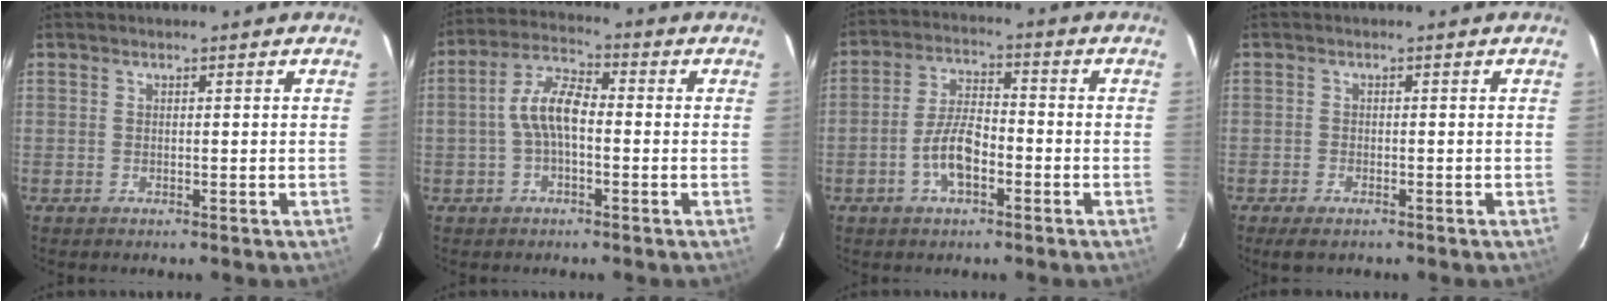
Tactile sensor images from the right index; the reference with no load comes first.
{"total": 7.4, "force": [-1.0, 3.2, 6.5], "torque": [-0.136, 0.020, -0.021]}
{"total": 7.6, "force": [-3.1, 3.2, 6.2], "torque": [-0.128, 0.009, -0.055]}
{"total": 2.9, "force": [-2.1, 1.3, 1.6], "torque": [-0.036, -0.008, -0.038]}